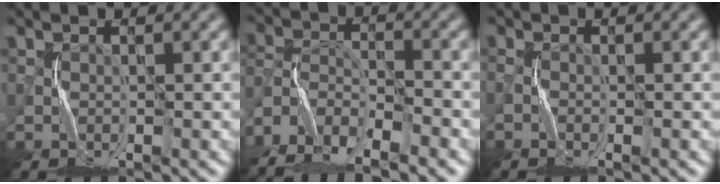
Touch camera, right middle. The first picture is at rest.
{"total": 8.6, "force": [-7.4, 2.4, 3.8], "torque": [-0.064, -0.012, -0.139]}
{"total": 1.2, "force": [-1.1, 0.0, 0.3], "torque": [-0.002, 0.000, -0.026]}